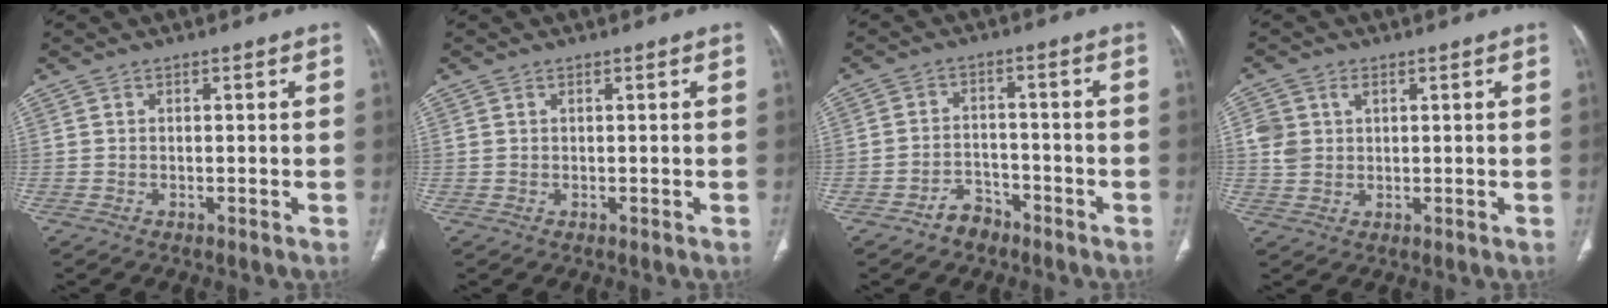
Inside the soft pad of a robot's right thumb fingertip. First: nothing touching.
{"total": 0.5, "force": [0.3, 0.2, 0.3], "torque": [-0.010, 0.008, 0.008]}
{"total": 4.7, "force": [-3.4, 3.0, 1.3], "torque": [-0.010, 0.031, -0.053]}
{"total": 4.9, "force": [1.5, 3.8, 2.8], "torque": [-0.051, 0.002, 0.036]}